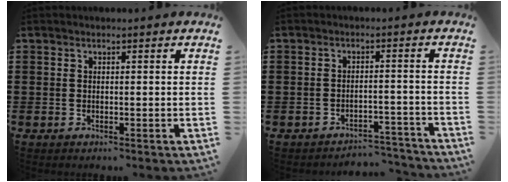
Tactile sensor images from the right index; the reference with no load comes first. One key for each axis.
{"total": 3.2, "fx": -3.2, "fy": 0.4, "fz": 0.2, "tx": -0.008, "ty": 0.001, "tz": -0.066}